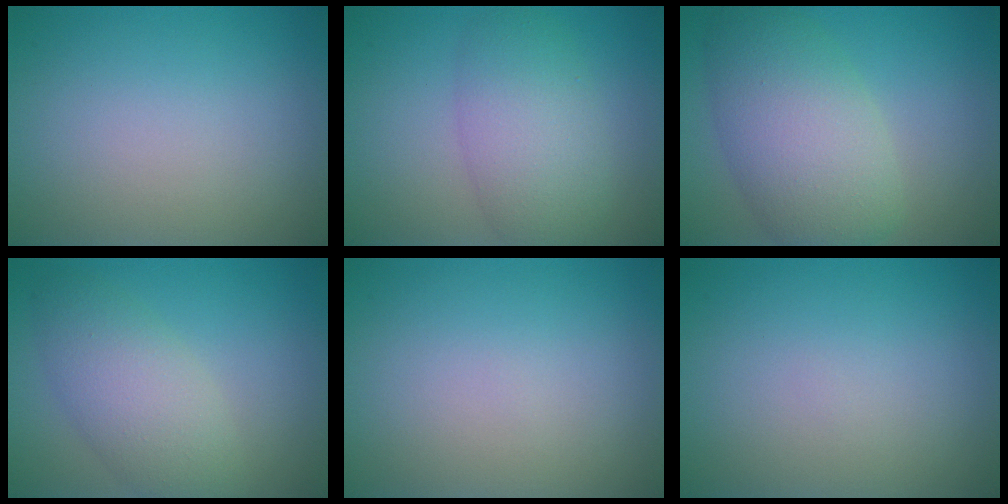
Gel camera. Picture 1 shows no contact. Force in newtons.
{"total": 5.4, "press": 5.4, "slide": 0.2}
{"total": 7.5, "press": 7.5, "slide": 0.4}
{"total": 4.8, "press": 4.8, "slide": 0.2}
{"total": 0.0}
{"total": 0.0}